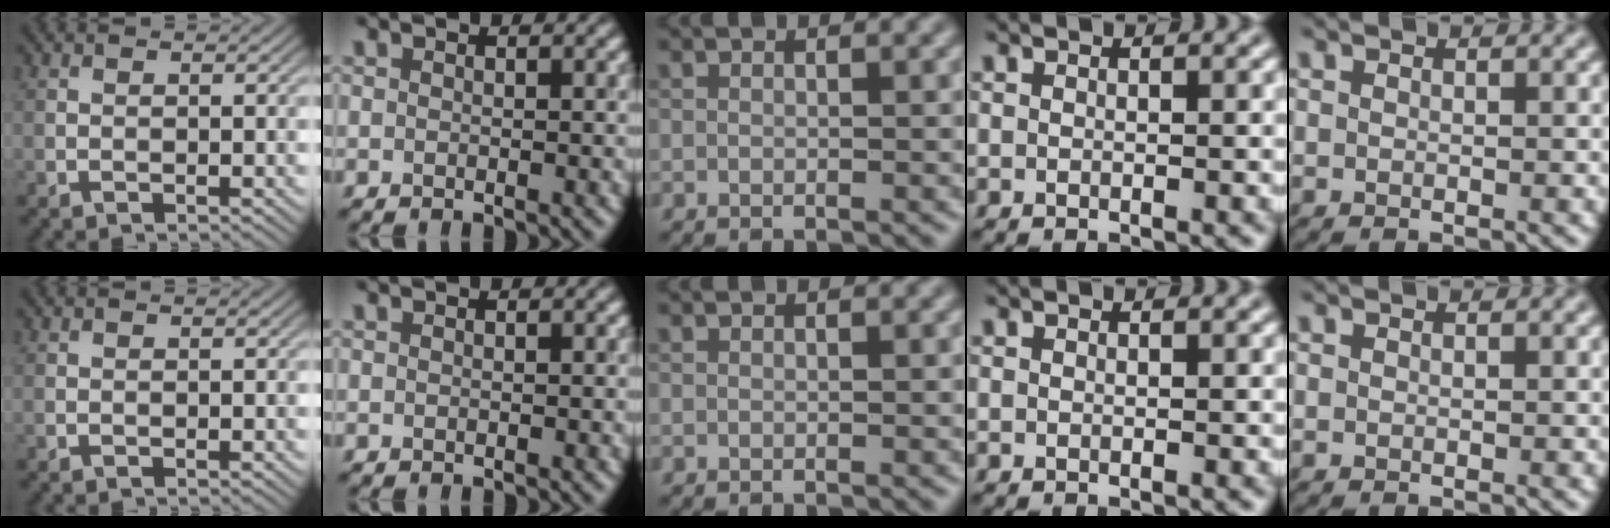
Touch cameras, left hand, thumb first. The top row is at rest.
{}